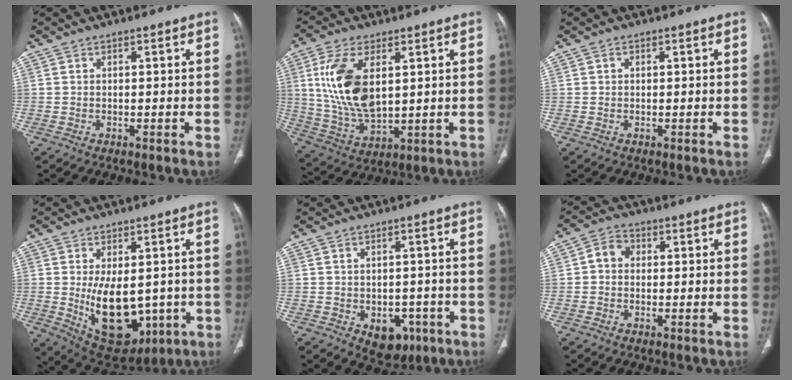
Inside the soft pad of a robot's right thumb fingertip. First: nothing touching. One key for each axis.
{"total": 15.1, "fx": 3.7, "fy": 7.8, "fz": 12.4, "tx": -0.253, "ty": -0.017, "tz": 0.083}
{"total": 0.6, "fx": 0.2, "fy": 0.5, "fz": 0.3, "tx": -0.002, "ty": 0.001, "tz": 0.003}
{"total": 14.9, "fx": -1.7, "fy": 8.7, "fz": 11.9, "tx": -0.156, "ty": -0.016, "tz": 0.007}
{"total": 7.0, "fx": -2.8, "fy": 4.9, "fz": 4.1, "tx": -0.028, "ty": 0.013, "tz": -0.024}
{"total": 3.9, "fx": 0.1, "fy": 3.3, "fz": 2.2, "tx": -0.025, "ty": 0.013, "tz": -0.008}